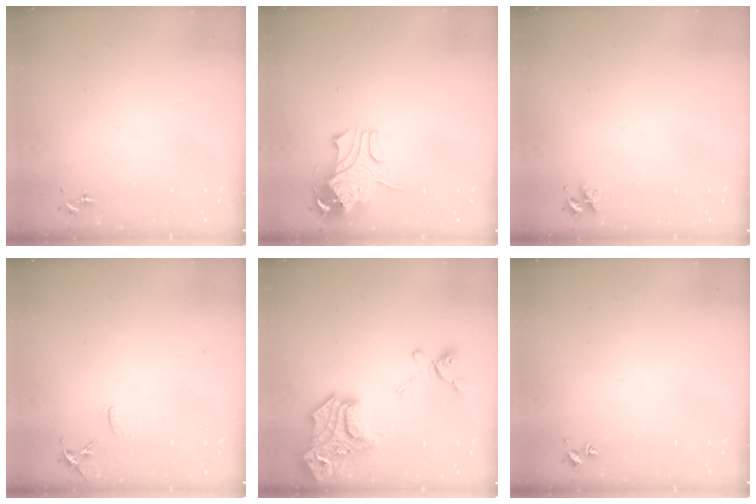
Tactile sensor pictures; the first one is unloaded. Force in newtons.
{"total": 9.4, "press": 9.3, "slide": 1.4}
{"total": 3.6, "press": 3.6, "slide": 0.5}
{"total": 7.1, "press": 7.0, "slide": 0.6}
{"total": 23.1, "press": 23.1, "slide": 1.7}
{"total": 2.0, "press": 2.0, "slide": 0.2}